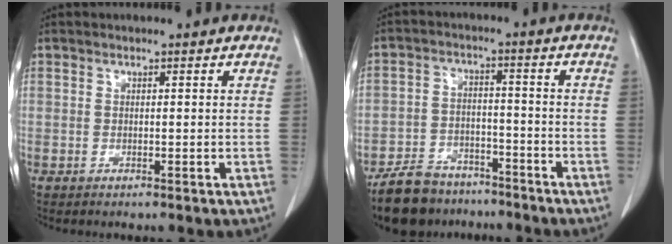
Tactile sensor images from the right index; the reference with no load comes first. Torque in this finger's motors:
{"motor_torque": [-1.57, -0.57, -1.05, -0.21]}